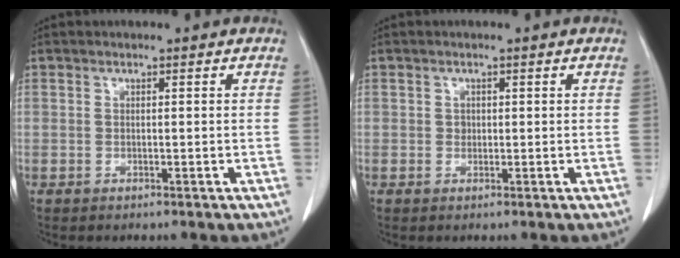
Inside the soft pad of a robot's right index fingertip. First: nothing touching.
{"total": 0.8, "force": [0.0, 0.8, 0.3], "torque": [-0.001, 0.002, 0.001]}